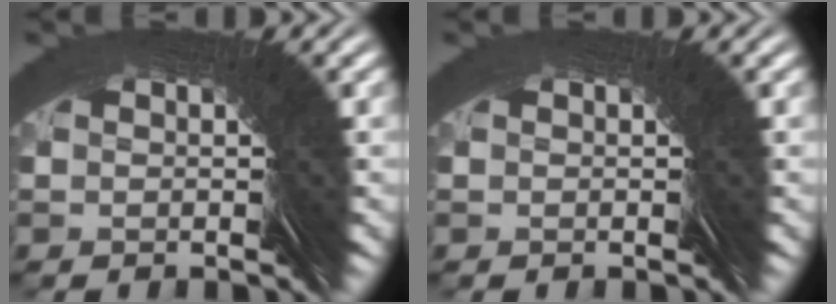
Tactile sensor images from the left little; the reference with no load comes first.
{"total": 0.0}